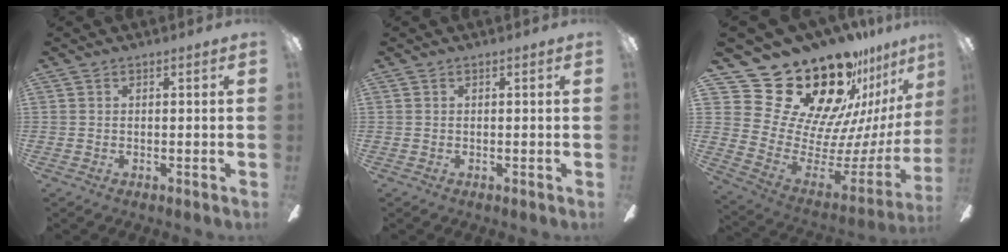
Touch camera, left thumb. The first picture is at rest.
{"total": 0.0}
{"total": 29.0, "force": [19.8, 15.1, 14.8], "torque": [-0.228, -0.182, 0.409]}